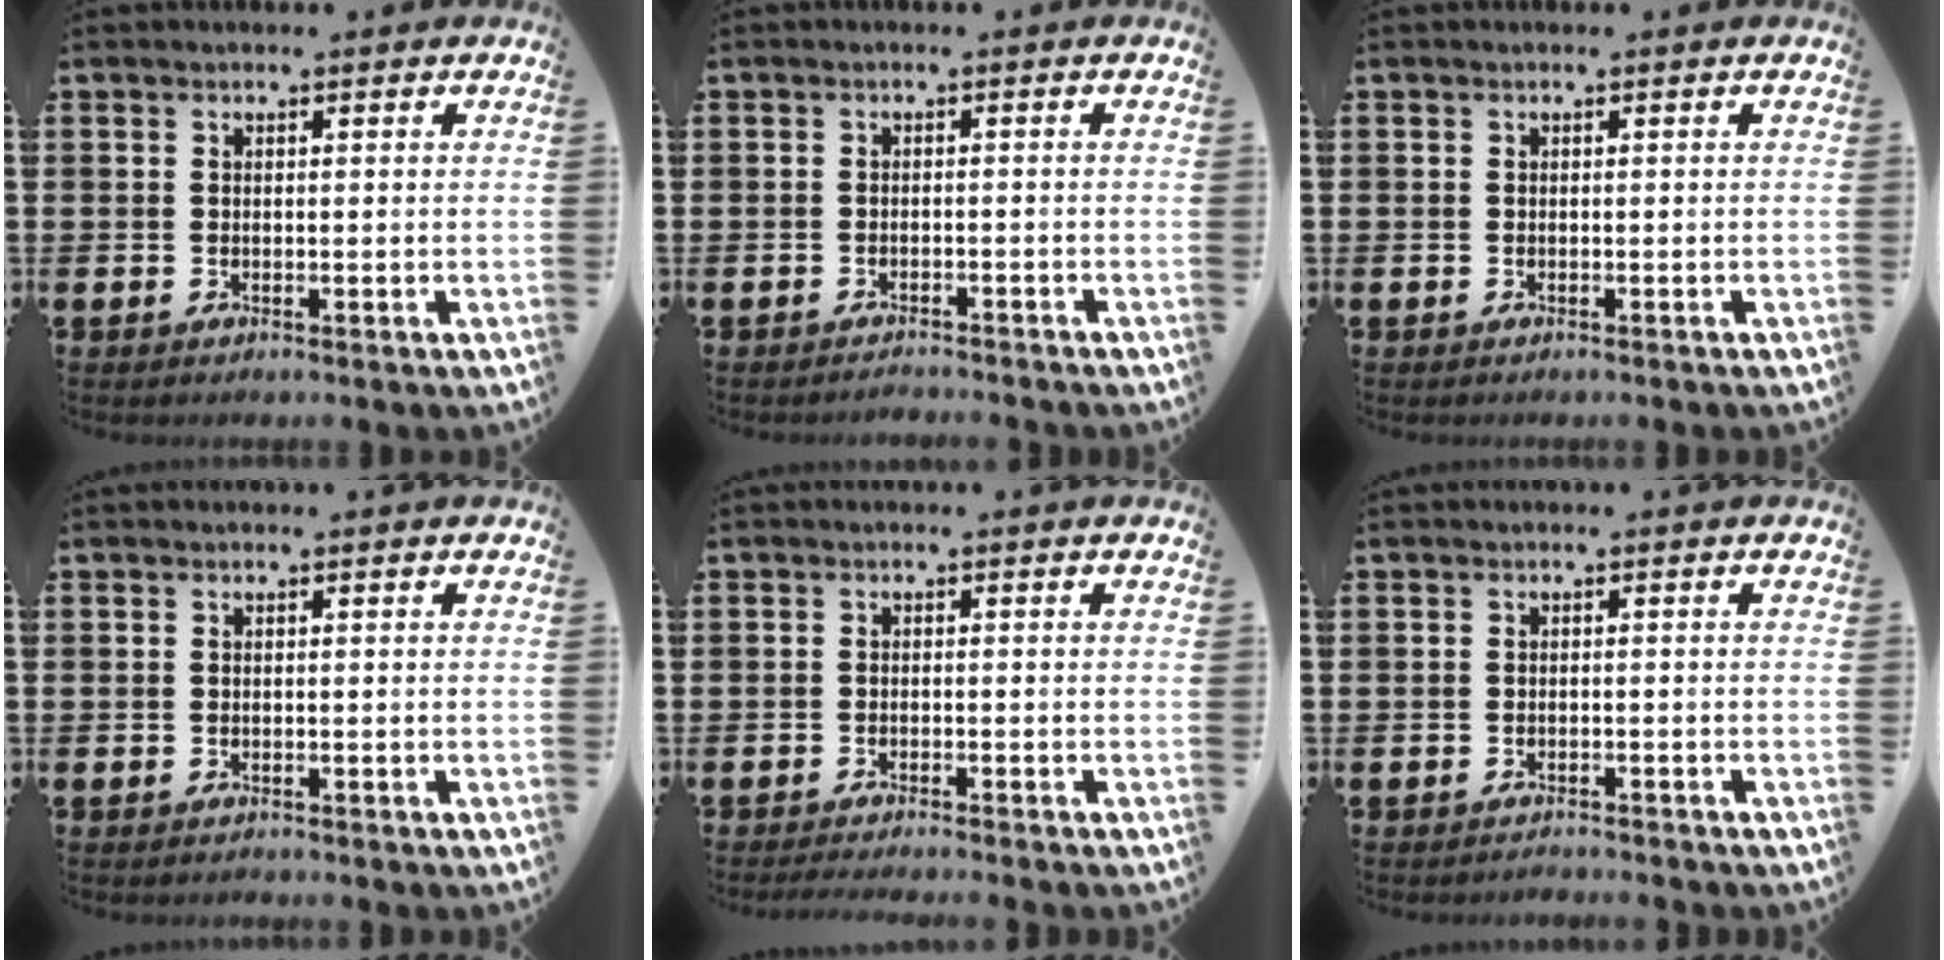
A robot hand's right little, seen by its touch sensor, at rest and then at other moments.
{"total": 1.1, "force": [-1.1, -0.1, 0.0], "torque": [-0.002, 0.002, -0.024]}
{"total": 0.0}
{"total": 0.0}
{"total": 1.1, "force": [-1.1, -0.2, 0.3], "torque": [-0.002, -0.001, -0.021]}
{"total": 1.0, "force": [-1.0, 0.0, 0.0], "torque": [-0.002, 0.001, -0.021]}